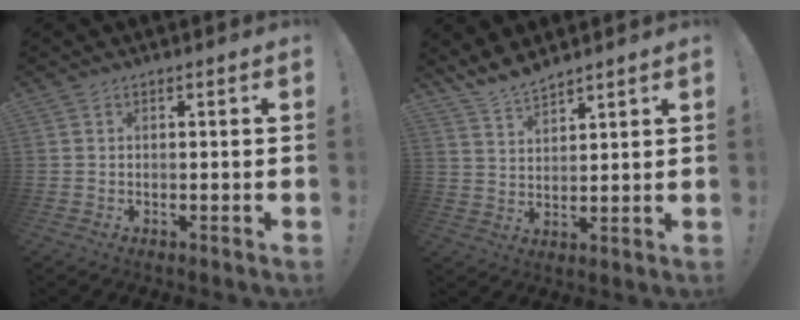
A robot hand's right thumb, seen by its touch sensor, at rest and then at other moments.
{"total": 6.7, "force": [6.3, 1.4, 1.9], "torque": [-0.038, -0.041, 0.119]}